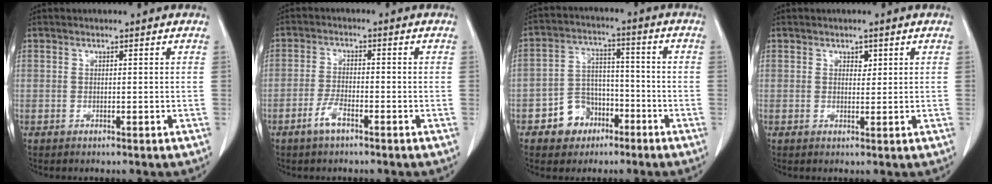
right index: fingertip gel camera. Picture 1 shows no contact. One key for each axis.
{"total": 3.4, "fx": -2.2, "fy": 0.8, "fz": 2.5, "tx": -0.053, "ty": 0.000, "tz": -0.044}
{"total": 7.5, "fx": -3.9, "fy": 6.0, "fz": 2.3, "tx": -0.046, "ty": 0.020, "tz": -0.058}
{"total": 1.4, "fx": 0.7, "fy": 0.9, "fz": 0.8, "tx": -0.006, "ty": -0.004, "tz": 0.010}